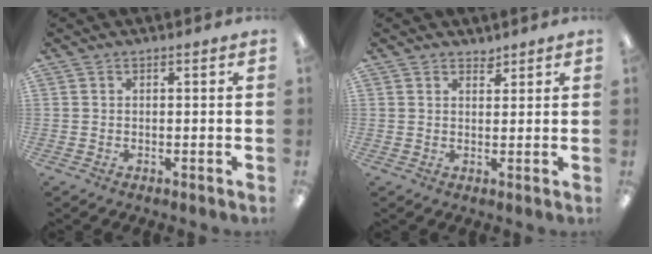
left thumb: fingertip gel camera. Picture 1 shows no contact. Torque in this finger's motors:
{"motor_torque": [-0.01, 0.09, -0.49, 0.24, -0.02]}